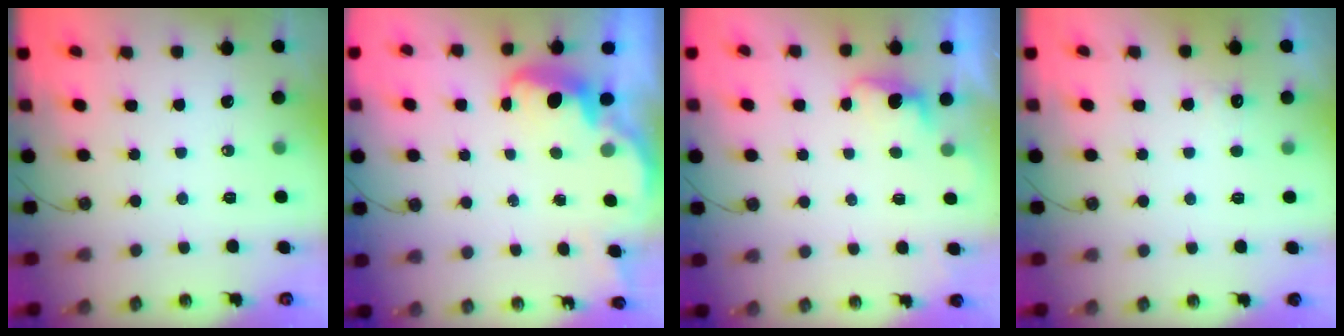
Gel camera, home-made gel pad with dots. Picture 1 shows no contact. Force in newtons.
{"total": 2.7, "press": 2.6, "slide": 0.7}
{"total": 1.2, "press": 1.0, "slide": 0.8}
{"total": 4.7, "press": 4.5, "slide": 1.1}